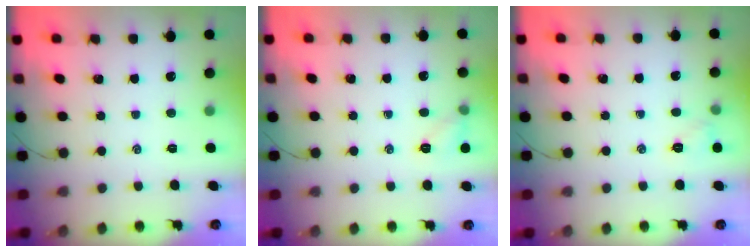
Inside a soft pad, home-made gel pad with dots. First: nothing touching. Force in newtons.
{"total": 6.8, "press": 6.5, "slide": 1.7}
{"total": 5.6, "press": 5.4, "slide": 1.2}